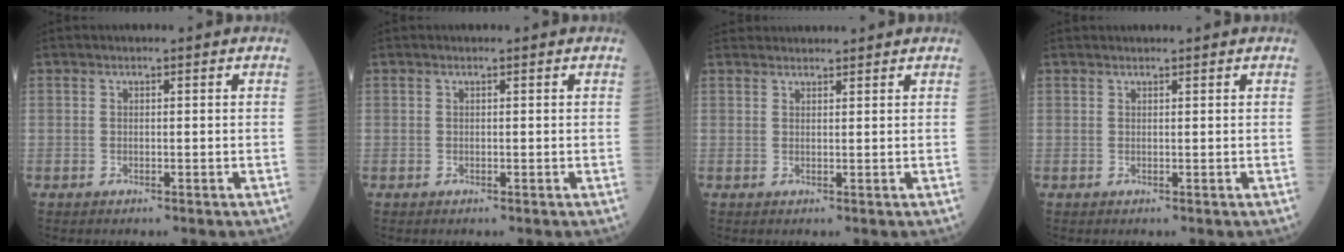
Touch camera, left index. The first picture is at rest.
{"total": 0.0}
{"total": 5.8, "force": [5.6, 0.7, 1.1], "torque": [-0.013, 0.037, 0.076]}
{"total": 2.0, "force": [2.0, 0.0, 0.5], "torque": [-0.007, 0.019, 0.031]}